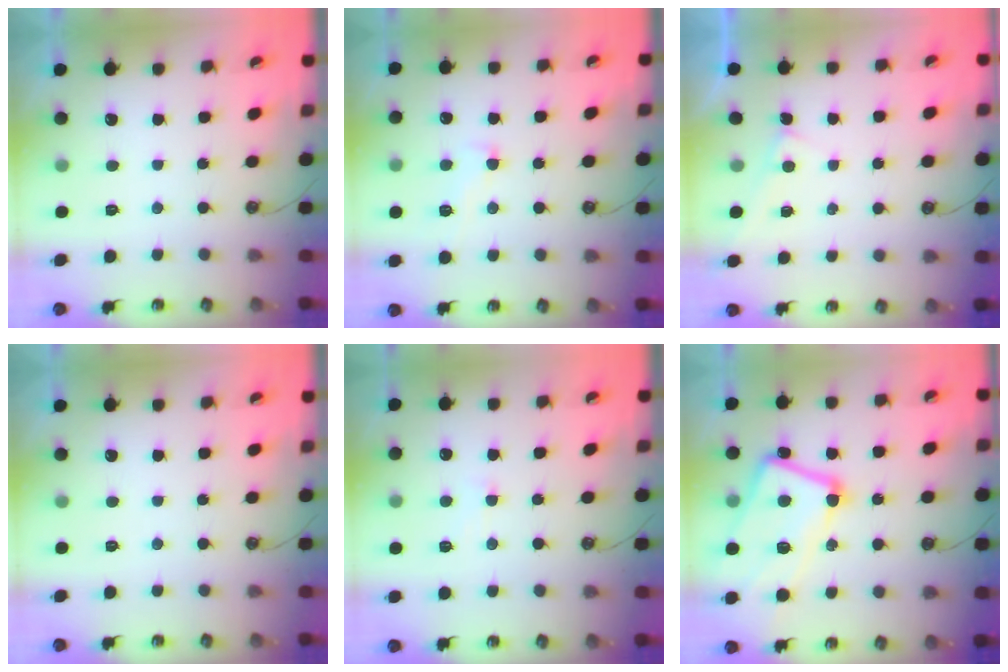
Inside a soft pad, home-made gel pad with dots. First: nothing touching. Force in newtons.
{"total": 1.6, "press": 1.4, "slide": 0.7}
{"total": 2.9, "press": 2.9, "slide": 0.1}
{"total": 0.0}
{"total": 0.8, "press": 0.6, "slide": 0.6}
{"total": 12.9, "press": 12.7, "slide": 2.1}